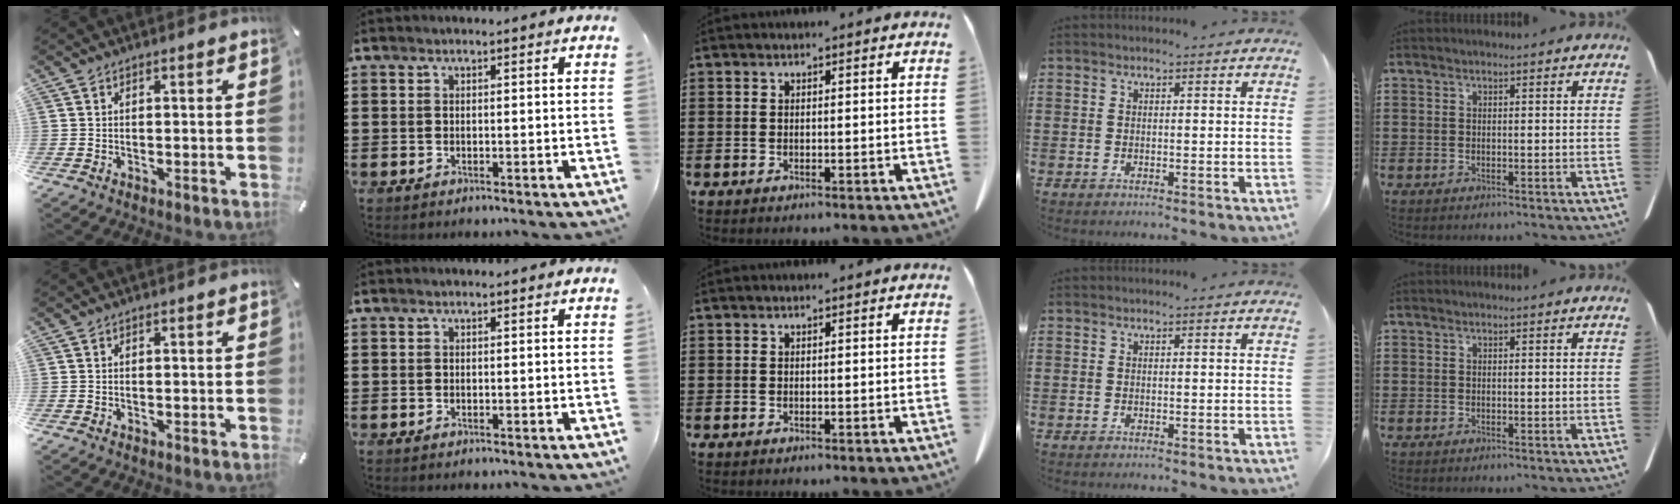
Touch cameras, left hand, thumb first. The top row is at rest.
{}